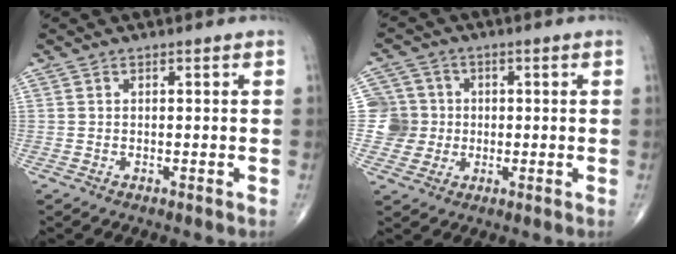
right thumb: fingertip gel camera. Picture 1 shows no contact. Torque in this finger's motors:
{"motor_torque": [0.12, -0.16, 0.03, 0.17, -0.04]}